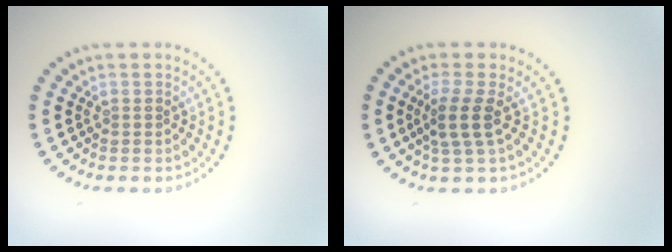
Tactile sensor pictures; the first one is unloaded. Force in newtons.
{"total": 2.7, "press": 2.1, "slide": 1.7}